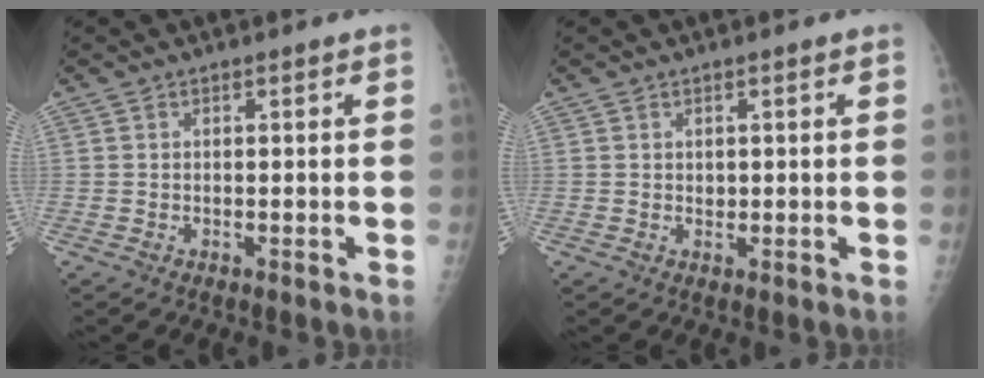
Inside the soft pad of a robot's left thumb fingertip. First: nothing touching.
{"total": 0.8, "force": [0.3, 0.6, 0.4], "torque": [0.000, -0.002, 0.006]}